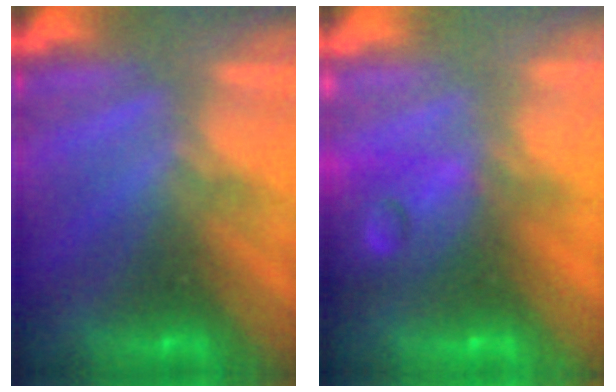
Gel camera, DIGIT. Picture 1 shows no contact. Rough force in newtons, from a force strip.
{"total": 7.8}